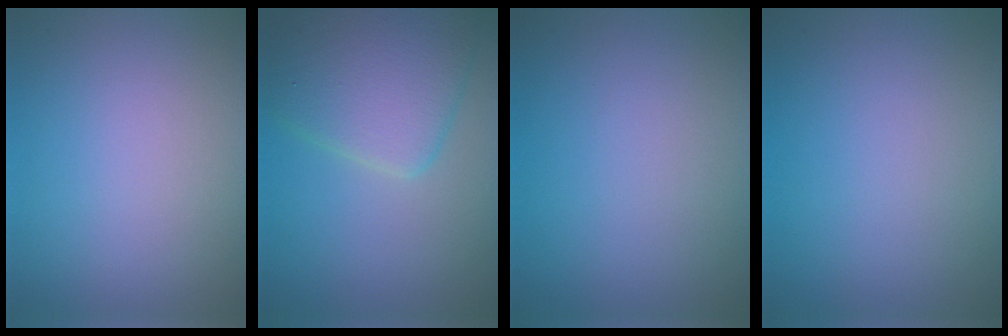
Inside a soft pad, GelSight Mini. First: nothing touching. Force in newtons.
{"total": 5.9, "press": 5.9, "slide": 0.2}
{"total": 0.0}
{"total": 0.0}